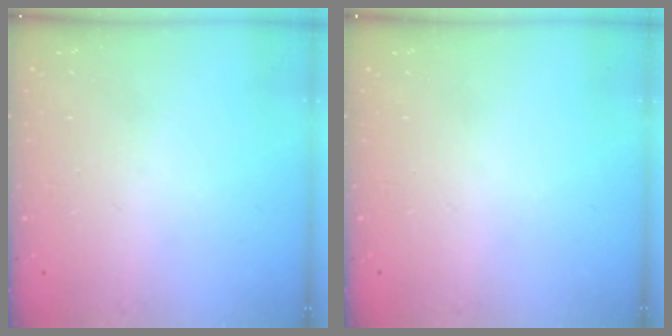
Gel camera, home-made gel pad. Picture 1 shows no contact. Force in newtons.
{"total": 0.0}